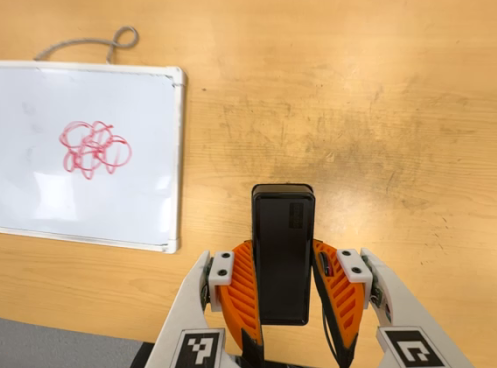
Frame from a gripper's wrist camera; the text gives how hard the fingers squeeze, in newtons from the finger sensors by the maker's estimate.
{"total": 3.7, "left": 2.3, "right": 5.2}